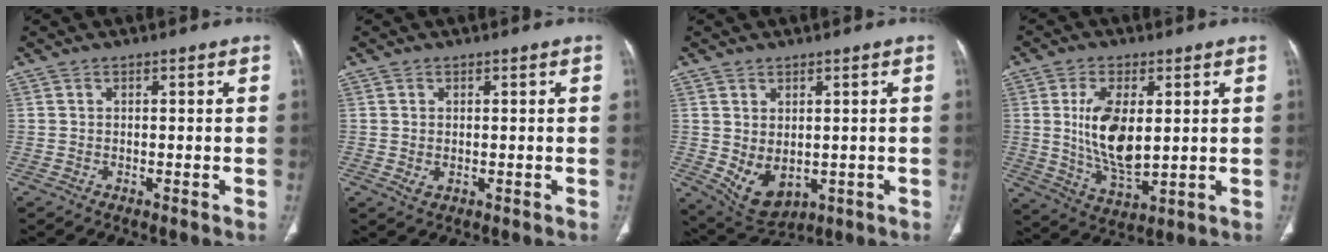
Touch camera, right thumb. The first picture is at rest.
{"total": 1.5, "force": [-0.1, 1.0, 1.2], "torque": [-0.027, -0.003, 0.001]}
{"total": 7.8, "force": [-0.7, 5.1, 5.9], "torque": [-0.089, -0.007, 0.015]}
{"total": 12.4, "force": [1.6, 6.1, 10.7], "torque": [-0.197, -0.021, 0.041]}